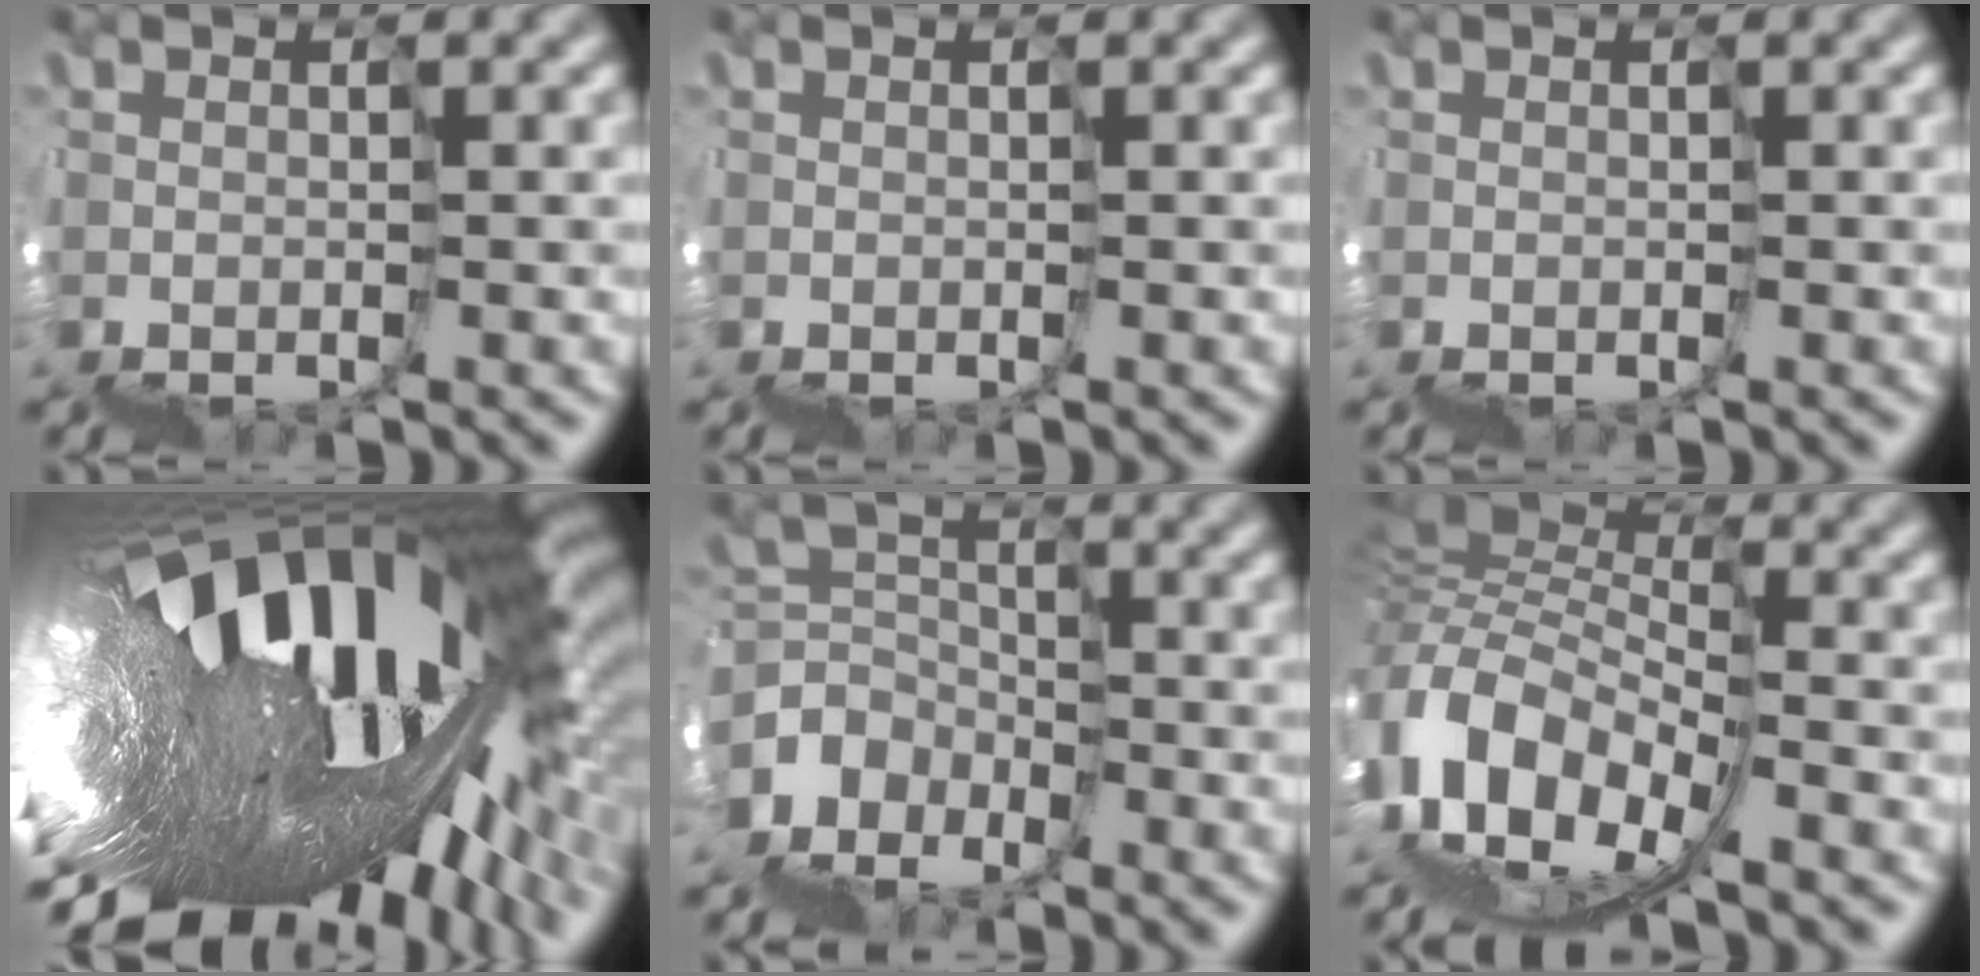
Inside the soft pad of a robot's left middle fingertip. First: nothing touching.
{"total": 0.0}
{"total": 0.0}
{"total": 19.1, "force": [3.6, 5.0, 18.1], "torque": [-0.284, 0.002, 0.048]}
{"total": 2.4, "force": [-0.3, 2.2, 1.0], "torque": [-0.006, 0.021, -0.020]}
{"total": 6.9, "force": [-1.0, 4.0, 5.5], "torque": [-0.101, 0.030, -0.029]}